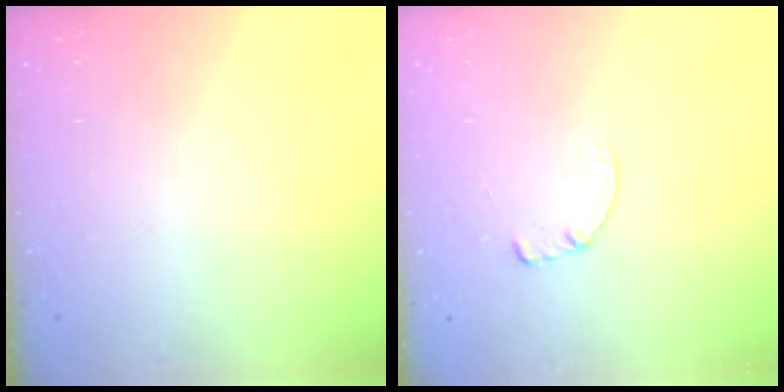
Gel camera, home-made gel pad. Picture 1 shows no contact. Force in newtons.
{"total": 0.7, "press": 0.6, "slide": 0.2}